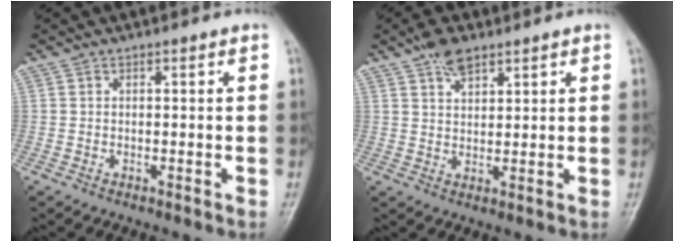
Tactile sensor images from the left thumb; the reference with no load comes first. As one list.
[{"total": 4.7, "force": [3.3, 2.2, 2.4], "torque": [-0.030, -0.013, 0.059]}]